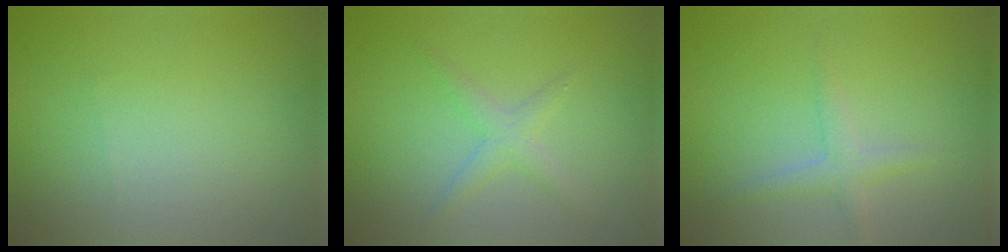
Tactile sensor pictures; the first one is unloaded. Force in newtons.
{"total": 1.7, "press": 1.7, "slide": 0.1}
{"total": 1.9, "press": 1.9, "slide": 0.1}